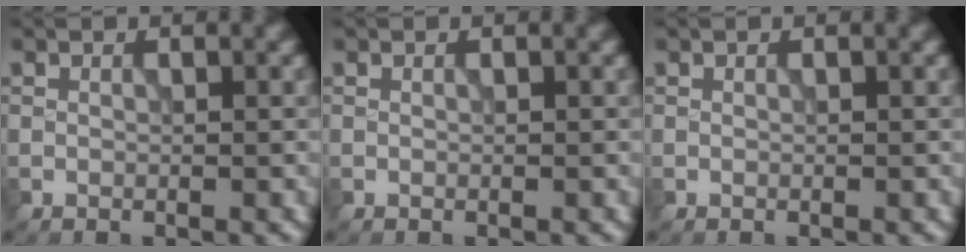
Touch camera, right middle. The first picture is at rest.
{"total": 0.0}
{"total": 0.0}